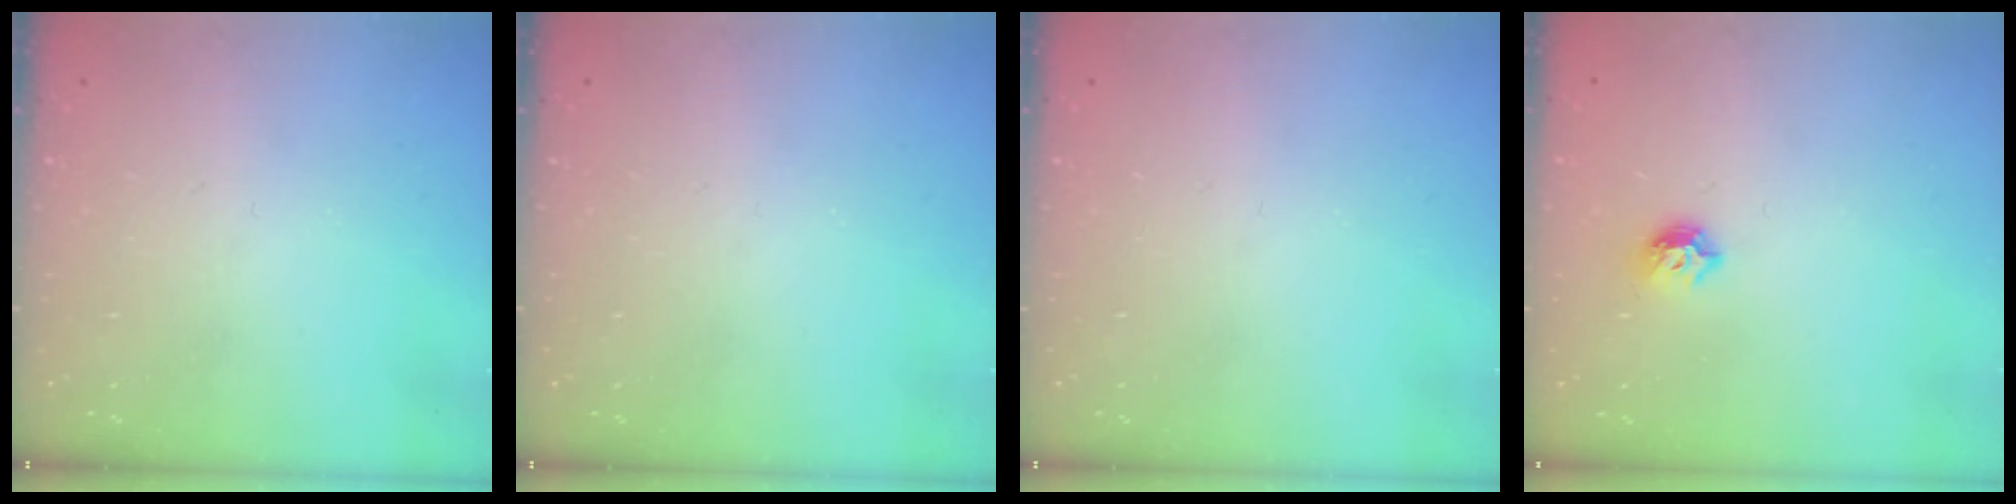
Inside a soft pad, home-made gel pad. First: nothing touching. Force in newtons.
{"total": 0.0}
{"total": 0.0}
{"total": 6.6, "press": 6.5, "slide": 1.2}